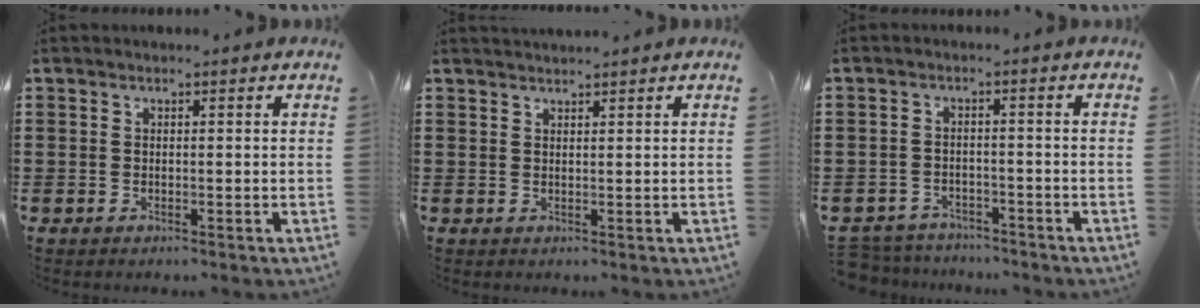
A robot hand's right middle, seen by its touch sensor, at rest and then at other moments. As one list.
[{"total": 1.3, "force": [1.2, -0.1, 0.1], "torque": [-0.004, -0.001, 0.024]}, {"total": 3.4, "force": [-3.3, 0.7, -0.3], "torque": [-0.011, -0.002, -0.076]}]